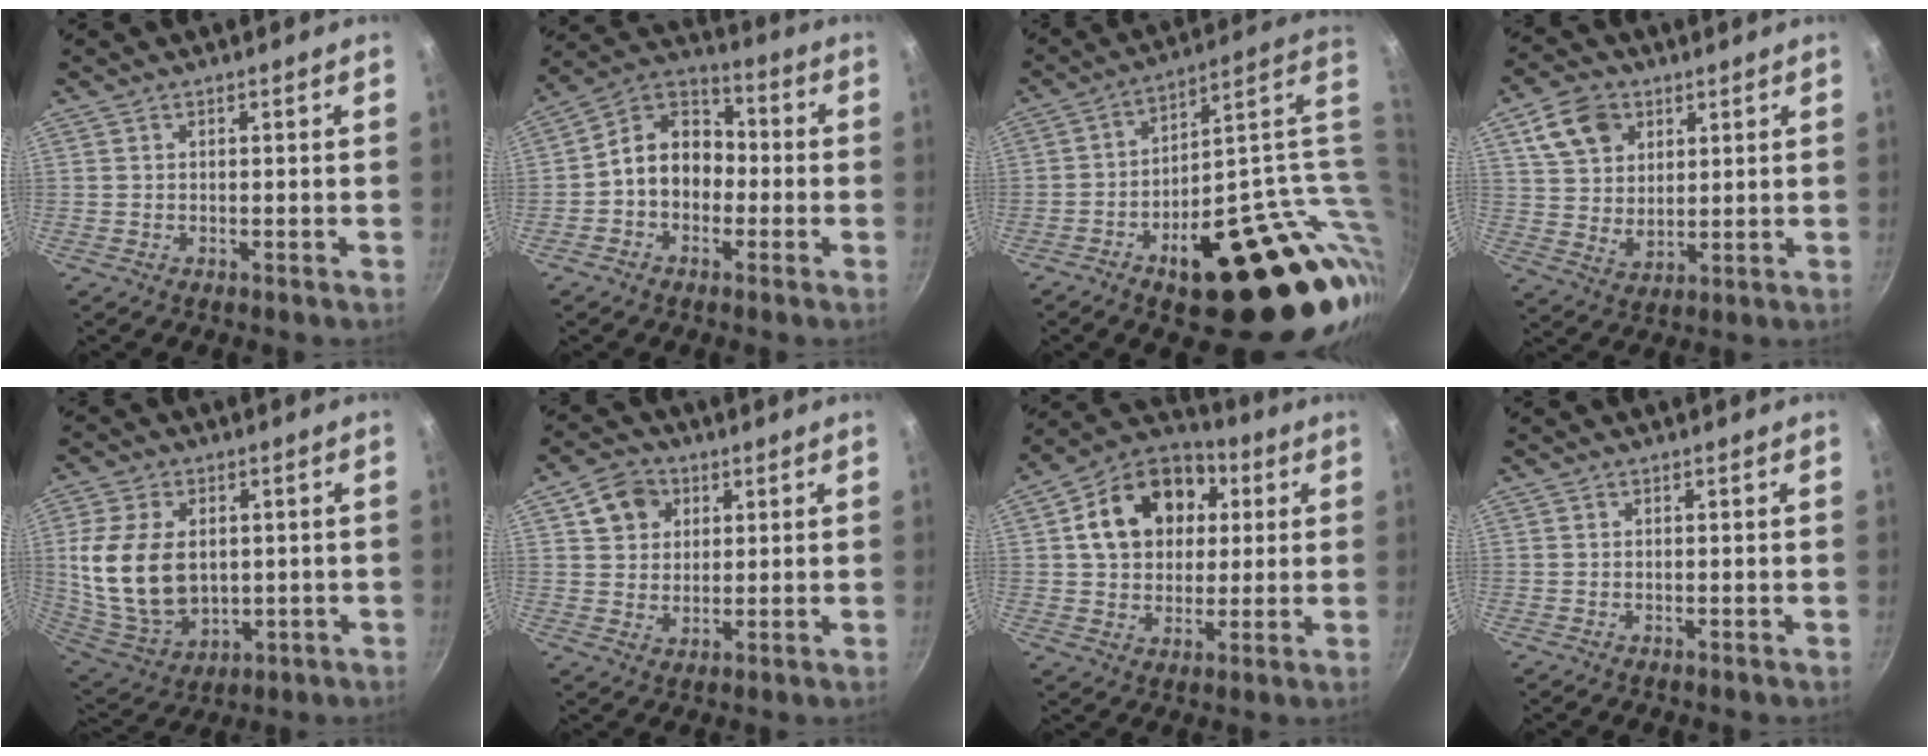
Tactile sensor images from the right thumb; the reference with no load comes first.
{"total": 10.7, "force": [-1.9, 8.4, 6.3], "torque": [-0.062, 0.046, -0.054]}
{"total": 29.6, "force": [-1.2, 13.2, 26.5], "torque": [-0.299, 0.004, 0.010]}
{"total": 10.7, "force": [4.8, 7.9, 5.4], "torque": [-0.077, -0.010, 0.091]}
{"total": 17.5, "force": [1.2, 12.1, 12.6], "torque": [-0.232, -0.012, 0.042]}
{"total": 7.7, "force": [3.1, 6.4, 3.0], "torque": [-0.022, 0.002, 0.051]}
{"total": 17.7, "force": [4.2, 13.5, 10.6], "torque": [-0.154, 0.023, 0.060]}
{"total": 0.0}